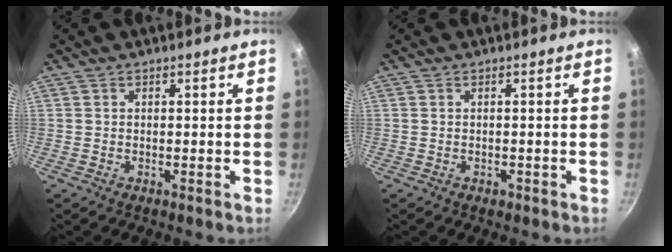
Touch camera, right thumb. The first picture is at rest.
{"total": 0.8, "force": [-0.4, 0.5, 0.4], "torque": [-0.006, 0.003, -0.001]}